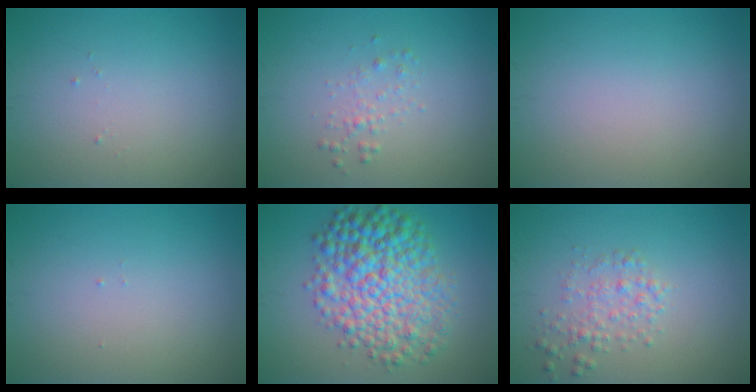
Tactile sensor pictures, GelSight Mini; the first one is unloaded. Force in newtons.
{"total": 1.1, "press": 1.1, "slide": 0.0}
{"total": 0.0}
{"total": 0.0}
{"total": 8.4, "press": 8.4, "slide": 0.0}
{"total": 2.1, "press": 2.1, "slide": 0.1}